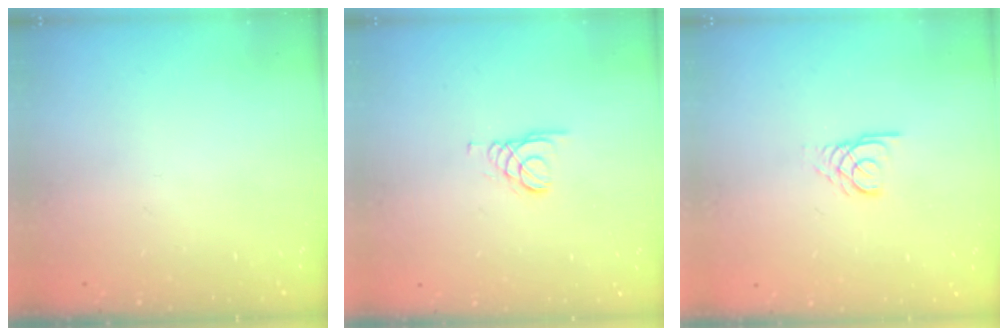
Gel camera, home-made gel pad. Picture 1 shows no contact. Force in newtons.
{"total": 1.6, "press": 1.6, "slide": 0.0}
{"total": 2.5, "press": 2.5, "slide": 0.2}